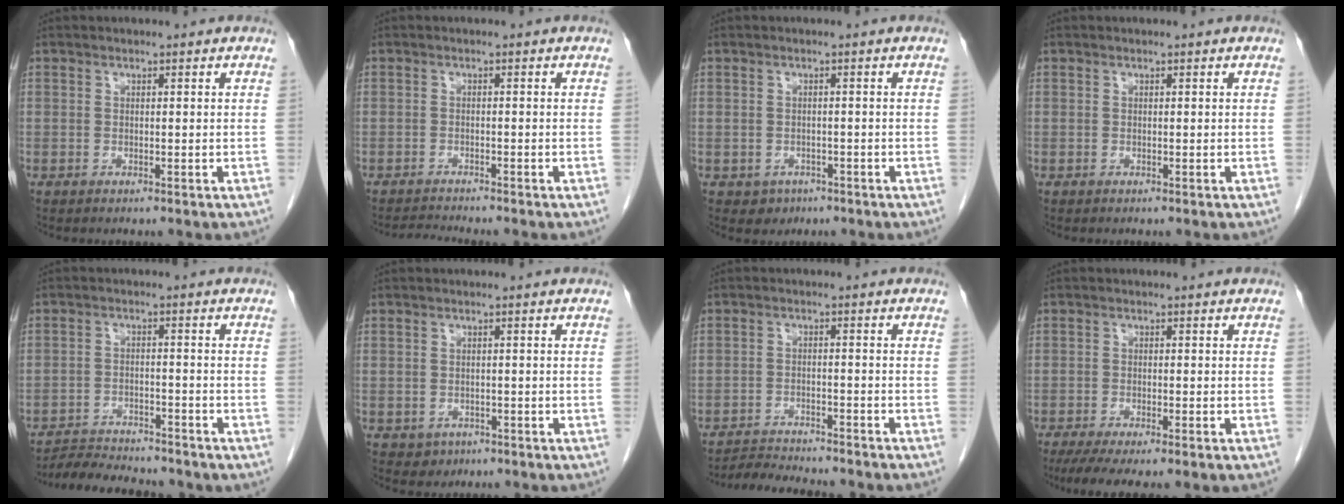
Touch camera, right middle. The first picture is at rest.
{"total": 2.5, "force": [-2.3, -0.9, 0.1], "torque": [-0.012, -0.017, -0.040]}
{"total": 2.0, "force": [-1.1, 1.7, 0.3], "torque": [-0.009, 0.005, -0.009]}
{"total": 0.0}
{"total": 8.1, "force": [-7.8, 1.4, 1.9], "torque": [-0.032, -0.003, -0.120]}
{"total": 1.8, "force": [-0.9, 1.5, 0.3], "torque": [-0.008, 0.004, -0.007]}
{"total": 6.3, "force": [-6.1, -0.4, 1.4], "torque": [-0.024, -0.014, -0.097]}
{"total": 7.4, "force": [-5.5, 0.7, 4.9], "torque": [-0.072, -0.016, -0.083]}